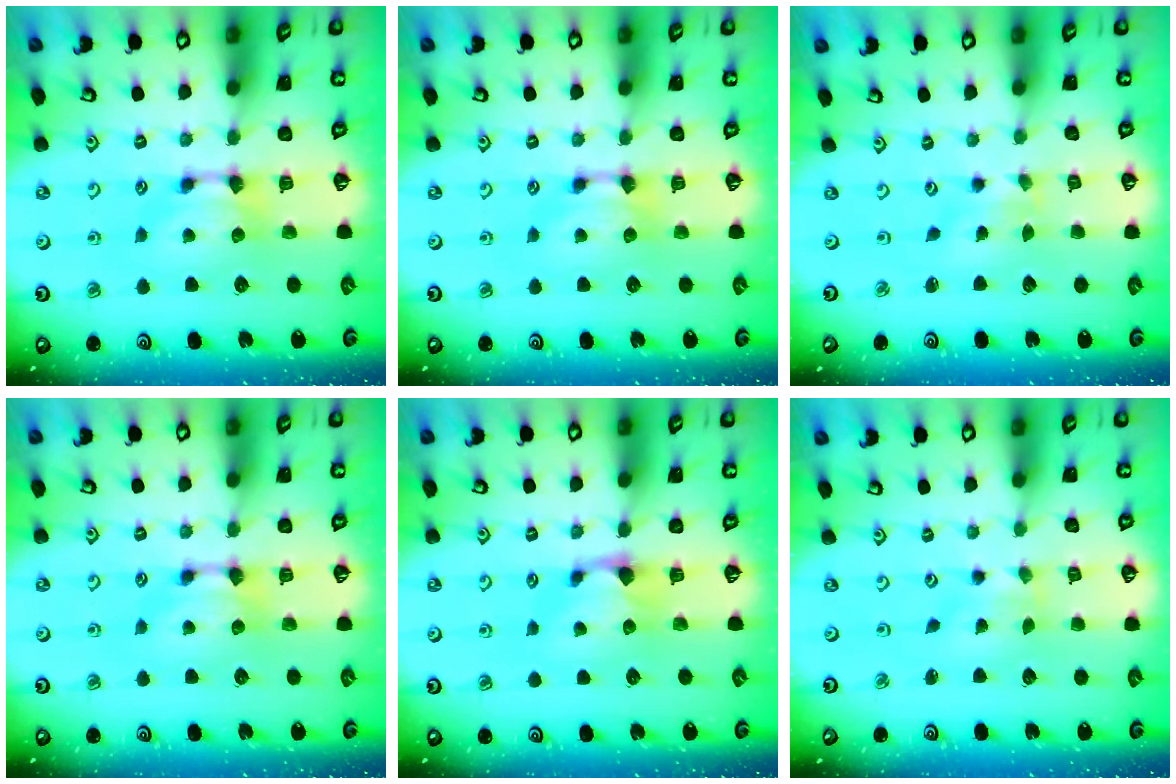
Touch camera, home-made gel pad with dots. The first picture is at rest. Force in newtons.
{"total": 0.0}
{"total": 2.8, "press": 2.6, "slide": 1.0}
{"total": 0.0}
{"total": 1.2, "press": 0.7, "slide": 1.0}
{"total": 2.7, "press": 2.6, "slide": 1.0}